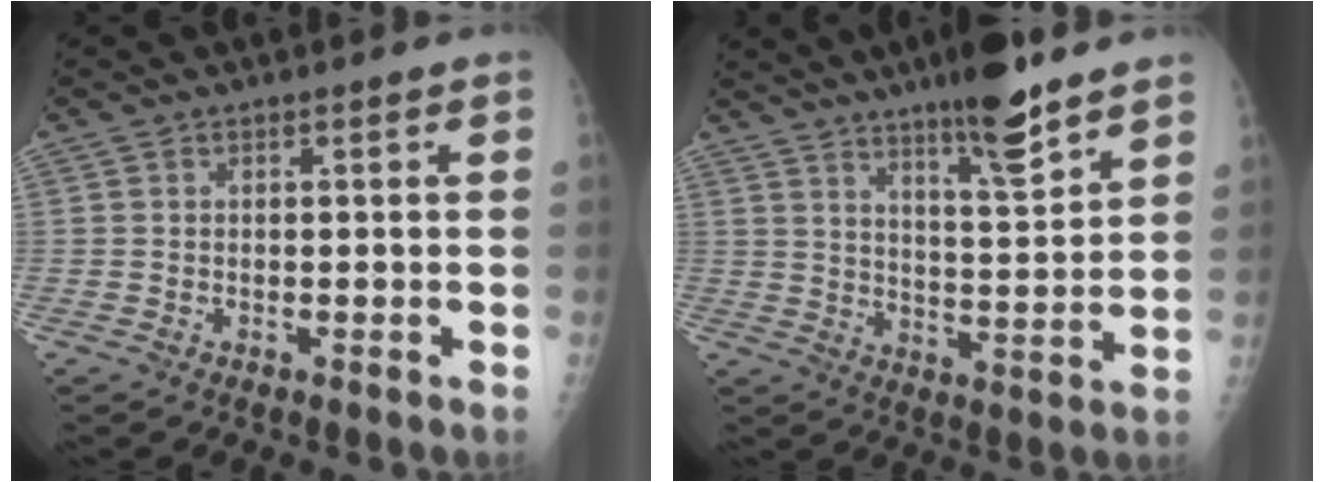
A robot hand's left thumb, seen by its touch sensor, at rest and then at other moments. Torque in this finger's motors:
{"motor_torque": [2.55, 1.52, 1.09, -0.86, 0.04]}